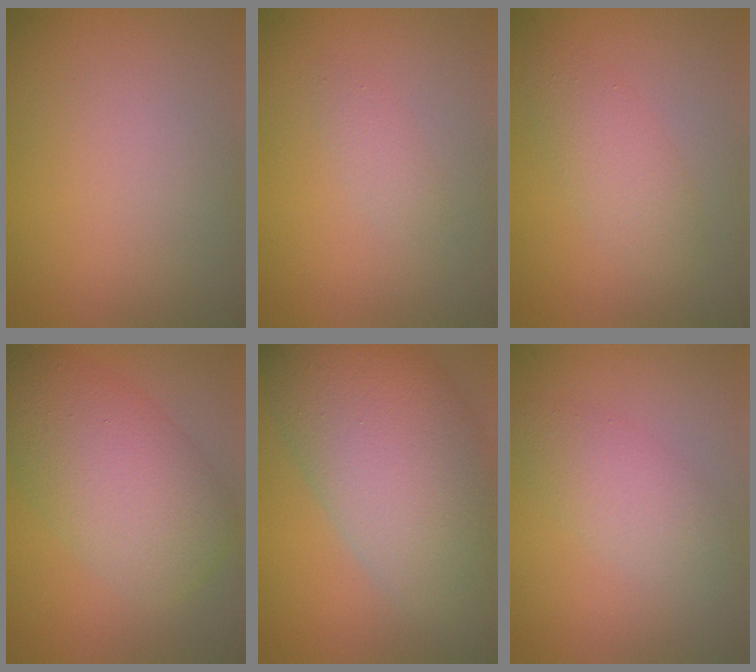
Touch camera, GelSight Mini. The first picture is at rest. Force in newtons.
{"total": 1.0, "press": 1.0, "slide": 0.1}
{"total": 2.7, "press": 2.7, "slide": 0.0}
{"total": 7.8, "press": 7.7, "slide": 0.3}
{"total": 14.4, "press": 14.4, "slide": 0.8}
{"total": 3.1, "press": 3.1, "slide": 0.0}